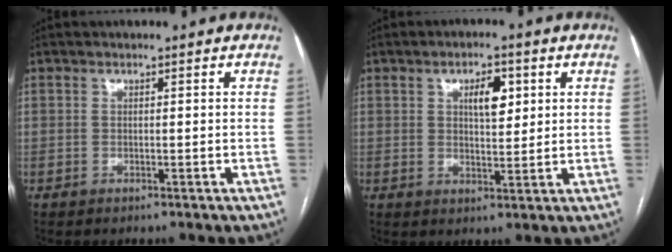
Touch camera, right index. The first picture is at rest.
{"total": 5.0, "force": [1.8, 2.1, 4.2], "torque": [-0.067, 0.005, 0.031]}